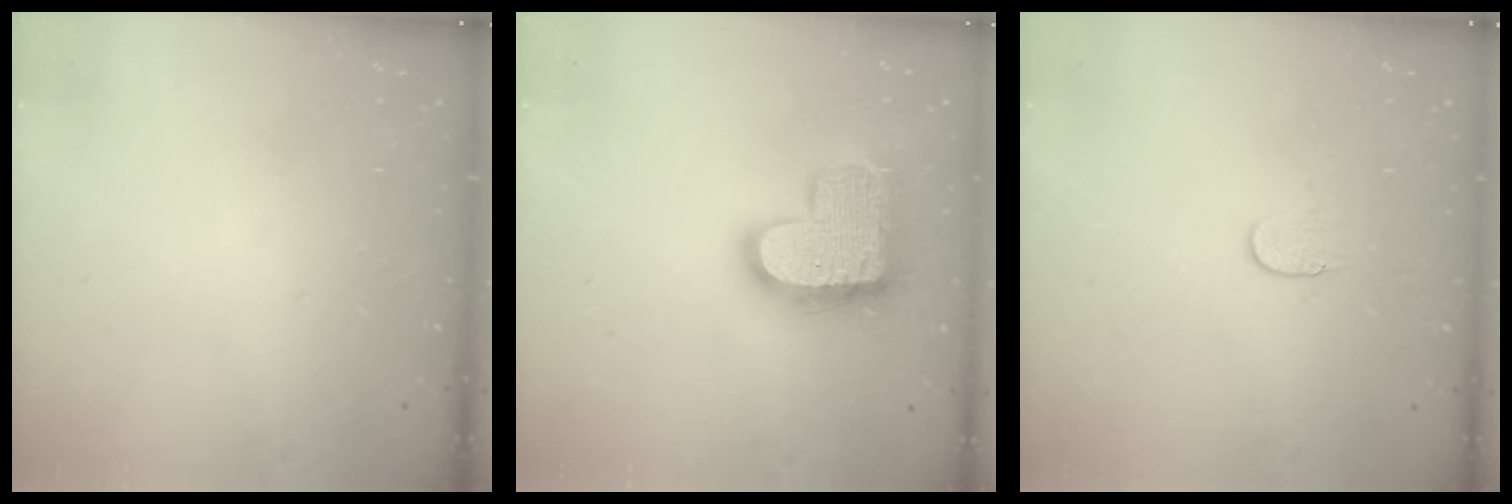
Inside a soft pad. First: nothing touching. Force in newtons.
{"total": 20.1, "press": 20.1, "slide": 1.3}
{"total": 4.1, "press": 4.1, "slide": 0.4}